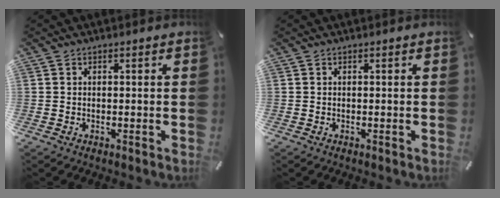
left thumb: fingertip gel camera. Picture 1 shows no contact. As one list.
[{"total": 0.0}]